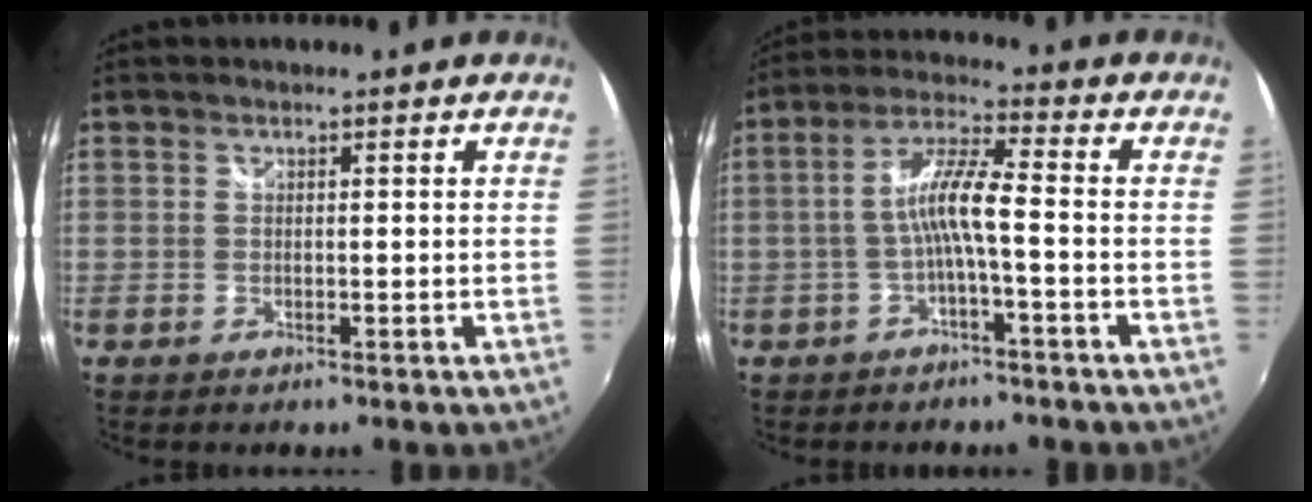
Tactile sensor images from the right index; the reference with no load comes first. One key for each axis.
{"total": 6.8, "fx": -2.2, "fy": 0.4, "fz": 6.4, "tx": -0.141, "ty": 0.013, "tz": -0.039}